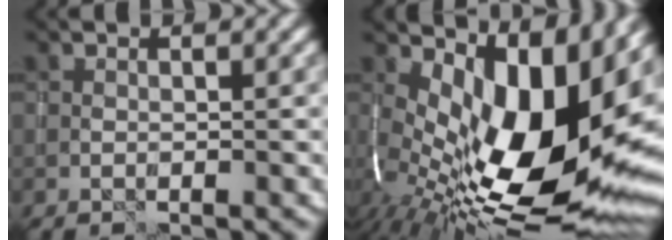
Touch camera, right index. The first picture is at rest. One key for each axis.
{"total": 18.3, "fx": 1.6, "fy": 9.3, "fz": 15.6, "tx": -0.248, "ty": -0.003, "tz": 0.027}